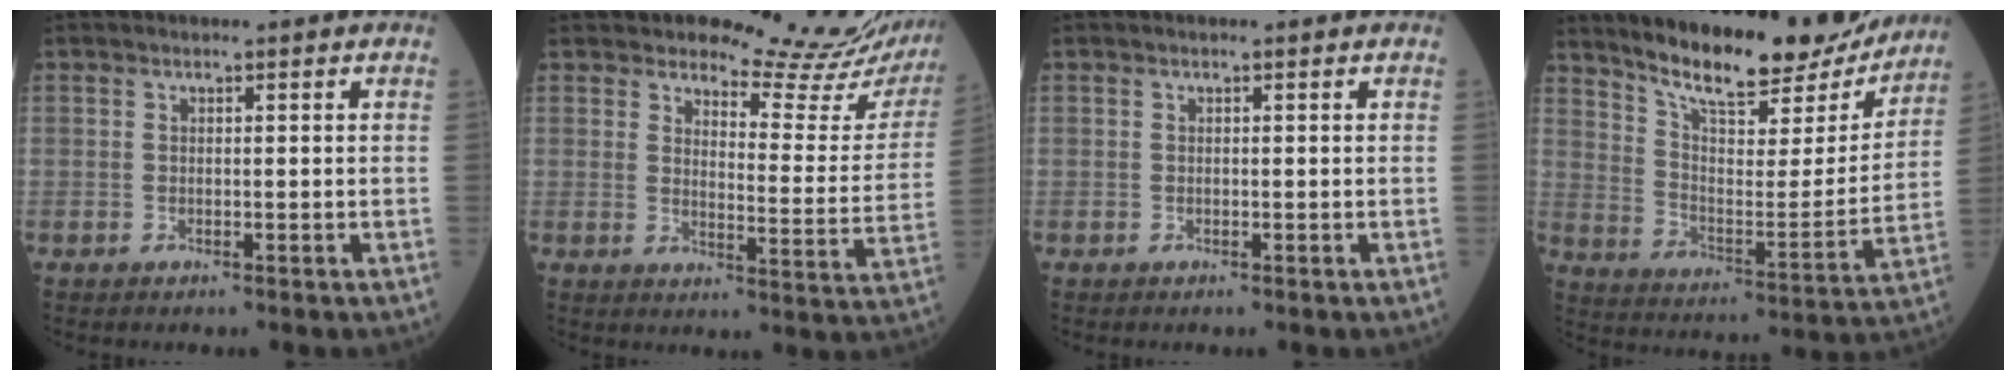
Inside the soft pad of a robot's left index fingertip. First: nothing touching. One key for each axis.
{"total": 15.9, "fx": 15.5, "fy": 1.6, "fz": 2.9, "tx": -0.025, "ty": -0.104, "tz": 0.161}
{"total": 0.0}
{"total": 20.3, "fx": 17.7, "fy": 4.9, "fz": 8.7, "tx": -0.133, "ty": -0.020, "tz": 0.261}